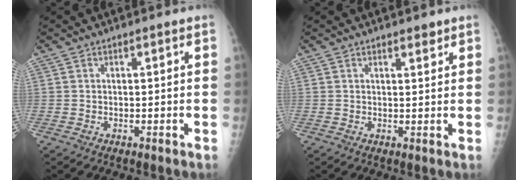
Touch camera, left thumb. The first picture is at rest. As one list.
[{"total": 1.6, "force": [1.3, 0.6, 0.8], "torque": [-0.004, -0.008, 0.018]}]